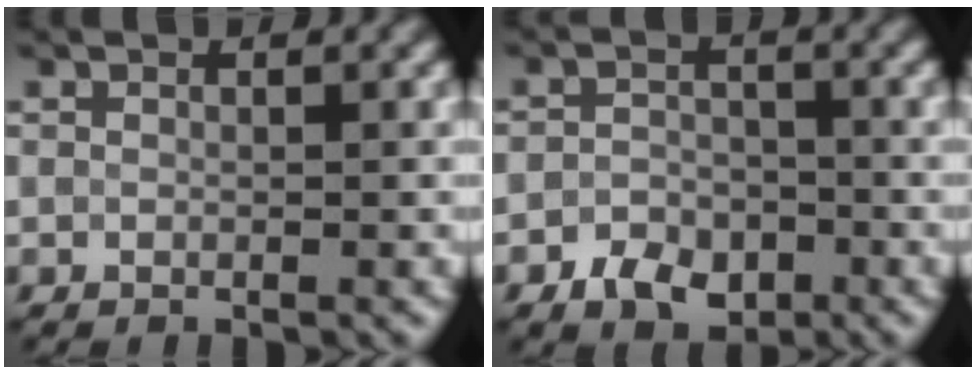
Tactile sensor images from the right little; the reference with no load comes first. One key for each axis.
{"total": 3.5, "fx": -1.9, "fy": 2.4, "fz": 1.8, "tx": -0.025, "ty": -0.002, "tz": -0.040}